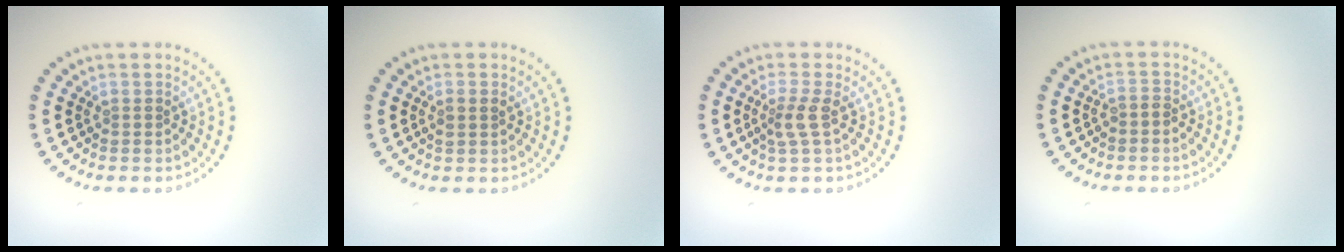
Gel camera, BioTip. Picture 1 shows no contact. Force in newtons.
{"total": 1.1, "press": 1.1, "slide": 0.3}
{"total": 2.0, "press": 1.6, "slide": 1.3}
{"total": 0.6, "press": 0.3, "slide": 0.5}